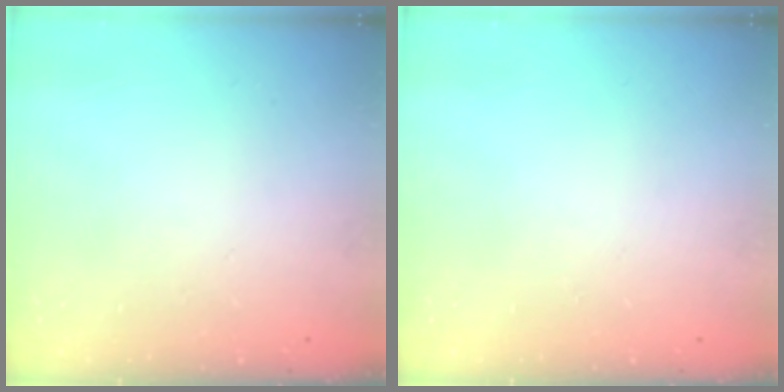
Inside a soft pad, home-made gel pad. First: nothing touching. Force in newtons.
{"total": 0.0}